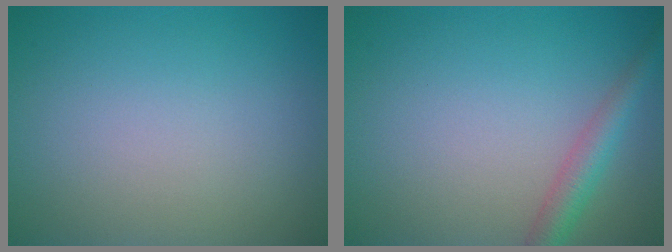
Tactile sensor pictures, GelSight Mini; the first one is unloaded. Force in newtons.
{"total": 2.8, "press": 2.8, "slide": 0.1}